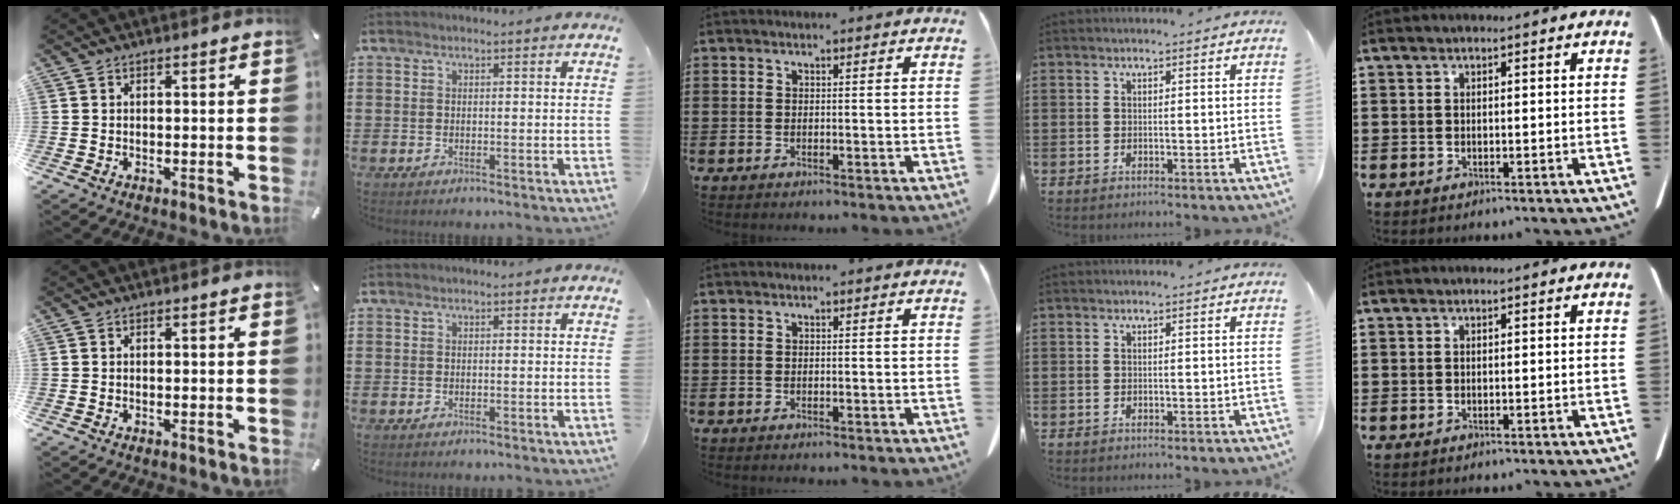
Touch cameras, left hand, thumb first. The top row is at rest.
{}